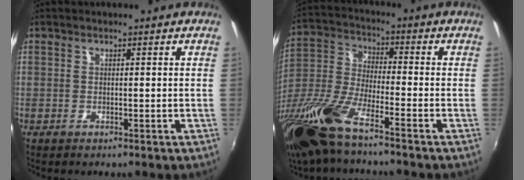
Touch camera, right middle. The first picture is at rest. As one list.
[{"total": 17.8, "force": [-12.2, 3.8, 12.4], "torque": [-0.276, -0.034, -0.250]}]